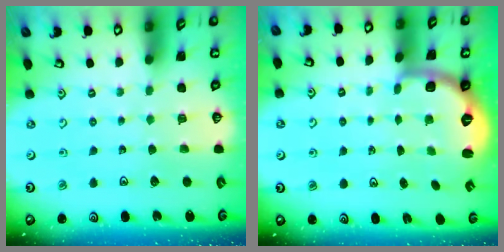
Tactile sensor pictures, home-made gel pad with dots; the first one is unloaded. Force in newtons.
{"total": 2.6, "press": 1.6, "slide": 2.1}